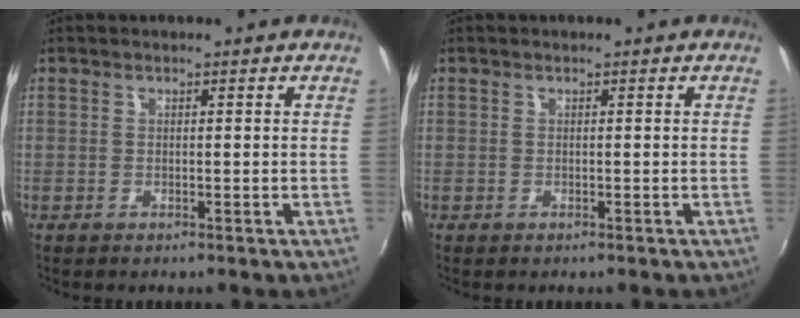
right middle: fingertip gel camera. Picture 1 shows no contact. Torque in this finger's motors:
{"motor_torque": [0.34, -0.58, 0.17, 0.07]}